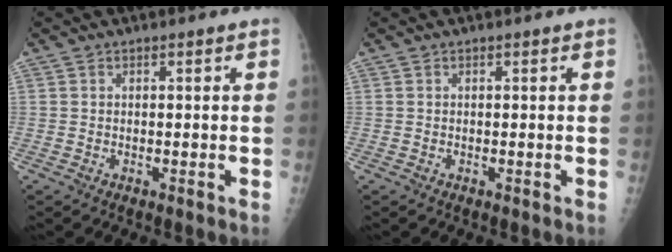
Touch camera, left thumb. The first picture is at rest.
{"total": 0.0}